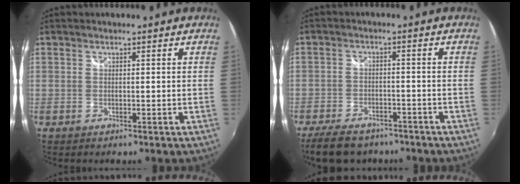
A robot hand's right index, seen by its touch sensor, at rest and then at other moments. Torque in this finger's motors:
{"motor_torque": [0.58, -0.54, -0.02, -0.02]}